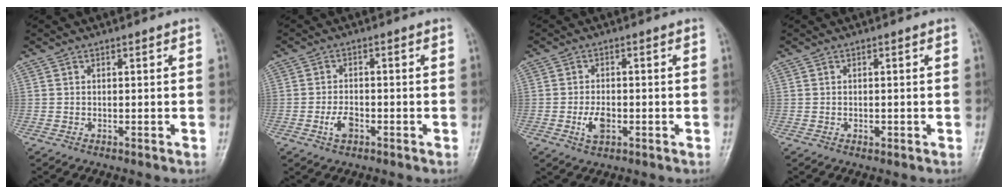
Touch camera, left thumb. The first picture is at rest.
{"total": 3.5, "force": [-1.5, 2.0, 2.4], "torque": [-0.046, 0.009, -0.029]}
{"total": 4.2, "force": [-1.2, 2.4, 3.2], "torque": [-0.057, 0.002, -0.022]}
{"total": 0.9, "force": [-0.2, 0.6, 0.6], "torque": [-0.004, 0.000, -0.004]}